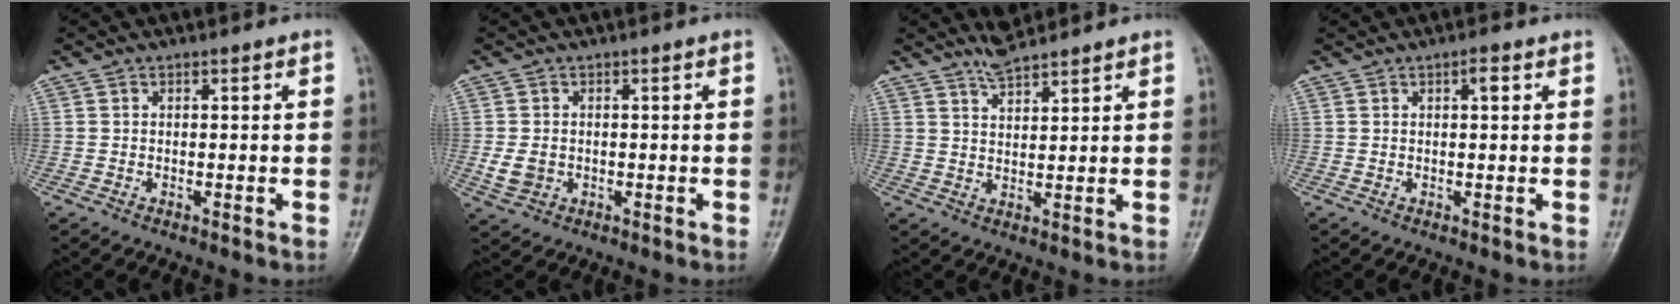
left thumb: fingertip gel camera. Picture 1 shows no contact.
{"total": 3.5, "force": [-0.3, 3.0, 1.9], "torque": [-0.028, -0.002, 0.000]}
{"total": 3.9, "force": [3.8, 0.6, 1.0], "torque": [-0.015, -0.020, 0.072]}
{"total": 1.6, "force": [0.7, 0.5, 1.3], "torque": [-0.018, 0.000, 0.009]}